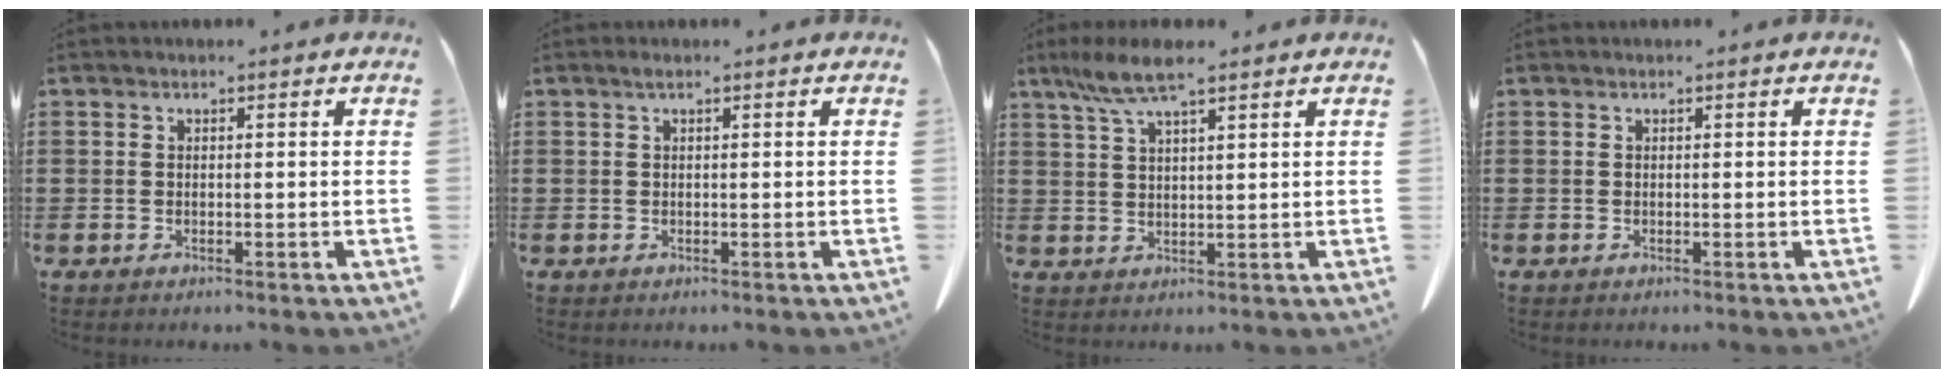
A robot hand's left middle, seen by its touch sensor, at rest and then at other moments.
{"total": 0.7, "force": [0.2, 0.0, 0.6], "torque": [-0.013, -0.002, 0.005]}
{"total": 6.2, "force": [4.1, 0.9, 4.5], "torque": [-0.105, -0.005, 0.071]}
{"total": 0.0}